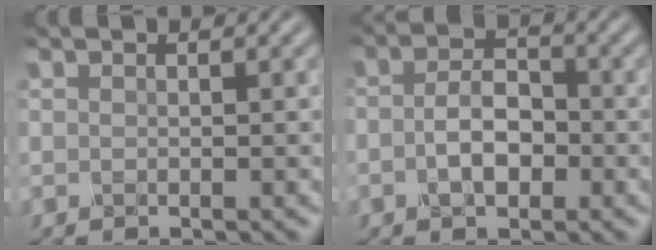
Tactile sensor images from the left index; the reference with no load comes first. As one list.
[{"total": 3.6, "force": [-1.3, 2.0, 2.7], "torque": [-0.051, 0.000, -0.030]}]